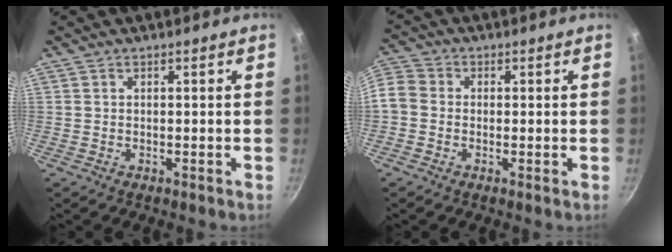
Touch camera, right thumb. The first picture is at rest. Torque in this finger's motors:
{"motor_torque": [0.15, 0.15, -0.18, -0.78, -0.09]}